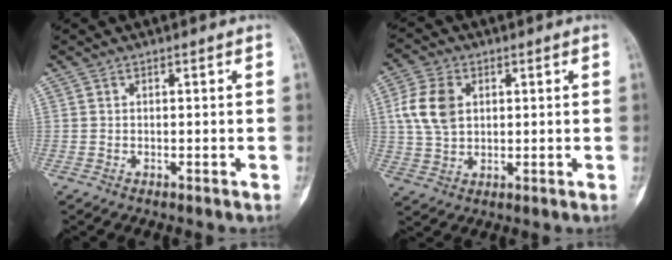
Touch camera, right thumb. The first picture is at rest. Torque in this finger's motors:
{"motor_torque": [-0.10, 0.32, 0.59, 0.14, 0.06]}